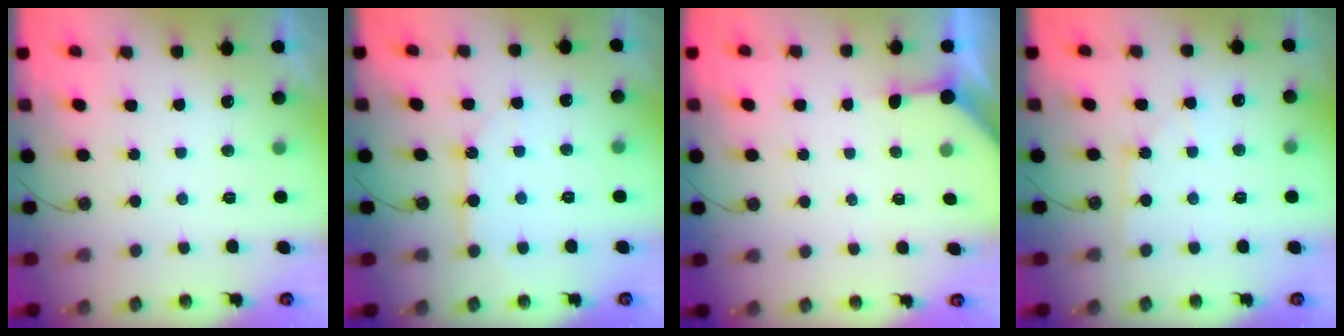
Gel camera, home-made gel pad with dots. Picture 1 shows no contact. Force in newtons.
{"total": 8.0, "press": 8.0, "slide": 0.7}
{"total": 2.7, "press": 2.7, "slide": 0.4}
{"total": 2.5, "press": 2.5, "slide": 0.4}